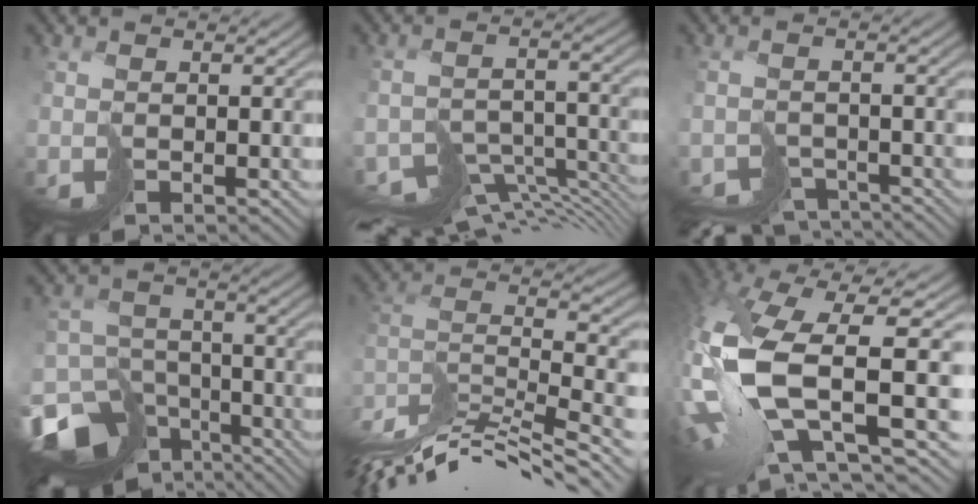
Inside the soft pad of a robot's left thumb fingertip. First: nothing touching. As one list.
[{"total": 10.8, "force": [-9.4, 2.9, 4.4], "torque": [-0.068, -0.009, -0.130]}, {"total": 5.2, "force": [-4.8, 1.8, 1.1], "torque": [-0.005, -0.014, -0.077]}, {"total": 14.9, "force": [-10.0, 9.3, 5.9], "torque": [-0.164, -0.038, -0.145]}, {"total": 13.2, "force": [-8.7, 3.4, 9.4], "torque": [-0.207, 0.007, -0.155]}, {"total": 15.6, "force": [-0.3, 6.1, 14.4], "torque": [-0.358, -0.016, 0.017]}]